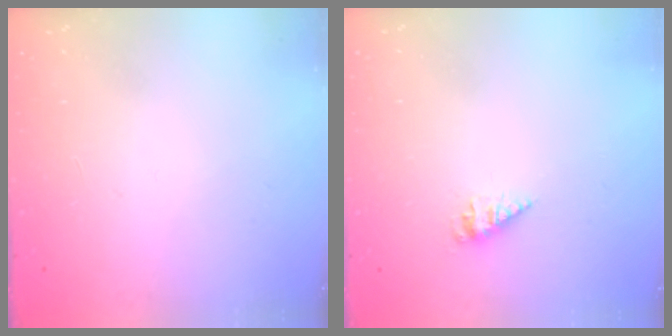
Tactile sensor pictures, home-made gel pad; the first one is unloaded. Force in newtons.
{"total": 2.1, "press": 2.1, "slide": 0.2}